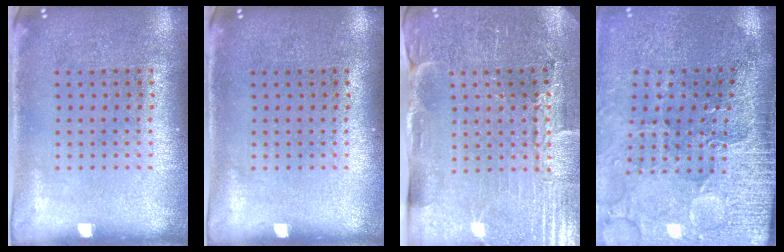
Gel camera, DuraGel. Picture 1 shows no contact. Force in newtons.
{"total": 0.0}
{"total": 3.7, "press": 3.6, "slide": 0.4}
{"total": 3.5, "press": 3.4, "slide": 1.1}